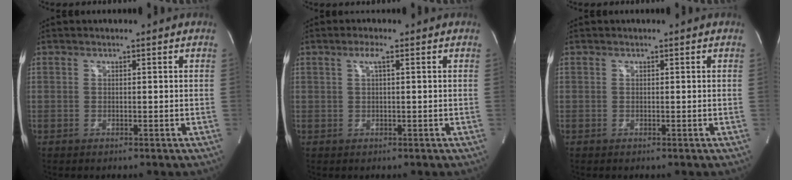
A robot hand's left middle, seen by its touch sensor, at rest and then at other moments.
{"total": 1.7, "force": [0.8, -0.1, 1.5], "torque": [-0.038, 0.002, 0.015]}
{"total": 0.0}